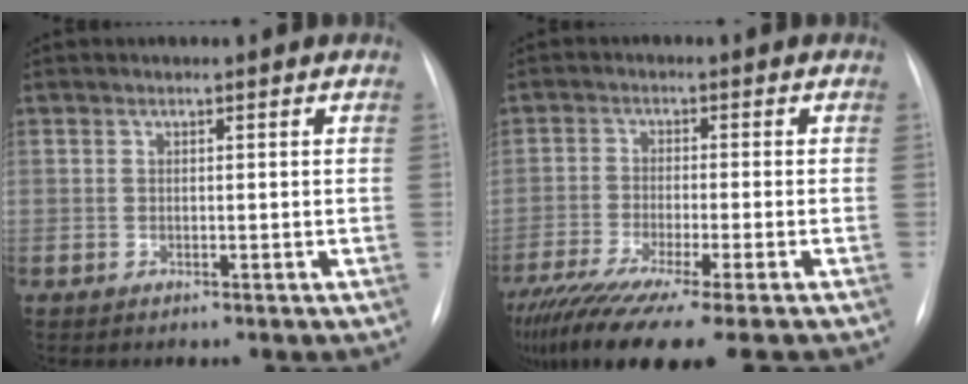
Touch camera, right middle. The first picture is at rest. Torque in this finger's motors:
{"motor_torque": [1.15, -0.99, 0.40, 0.15]}